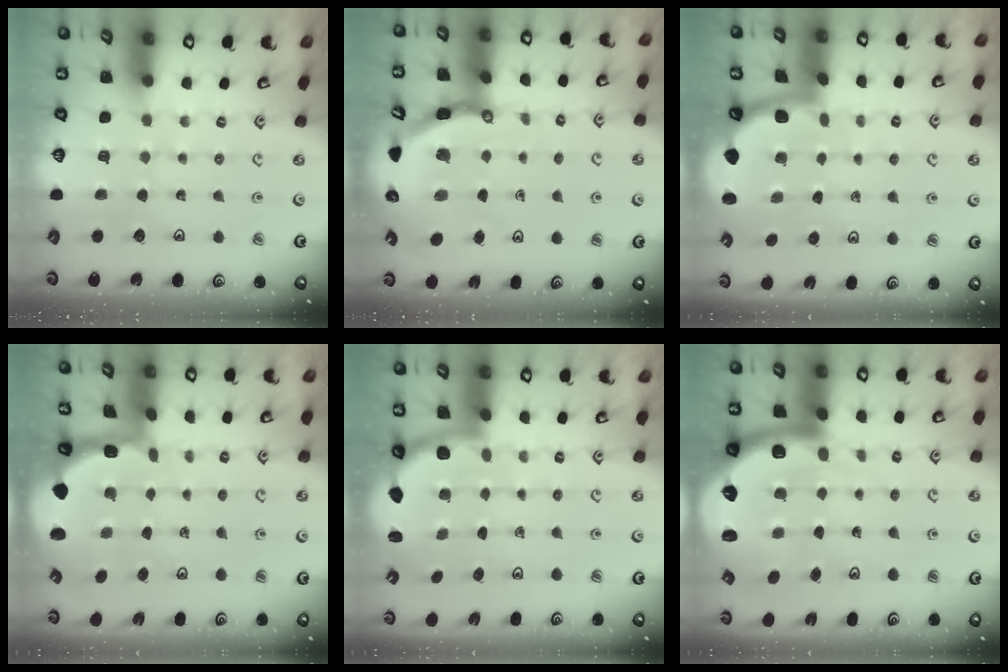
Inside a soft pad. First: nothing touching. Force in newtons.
{"total": 5.7, "press": 5.7, "slide": 0.5}
{"total": 1.7, "press": 1.7, "slide": 0.1}
{"total": 1.5, "press": 1.2, "slide": 0.7}
{"total": 3.5, "press": 2.8, "slide": 2.0}
{"total": 7.9, "press": 7.6, "slide": 2.1}